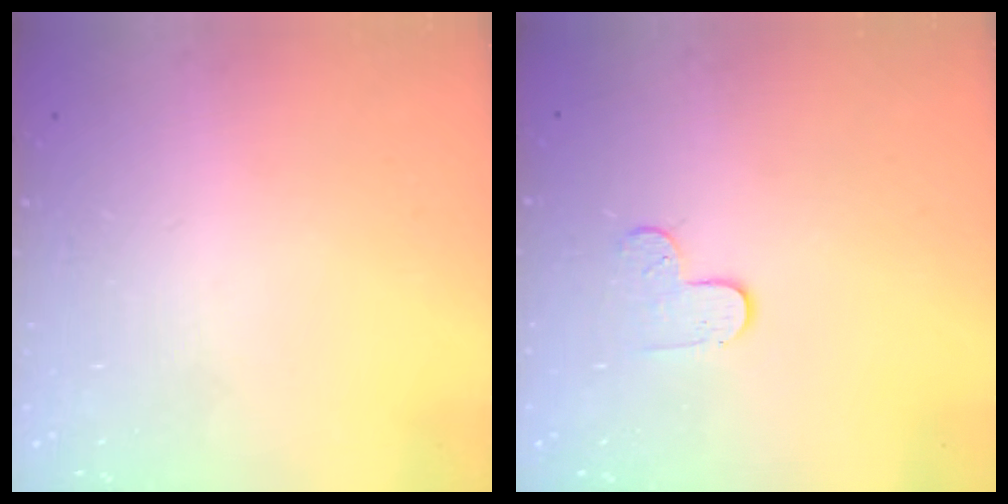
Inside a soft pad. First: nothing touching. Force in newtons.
{"total": 4.3, "press": 4.3, "slide": 0.4}